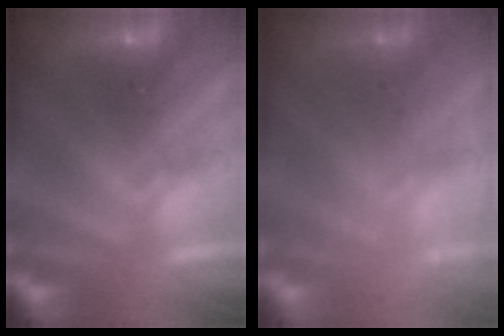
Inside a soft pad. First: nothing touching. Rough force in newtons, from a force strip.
{"total": 2.4}